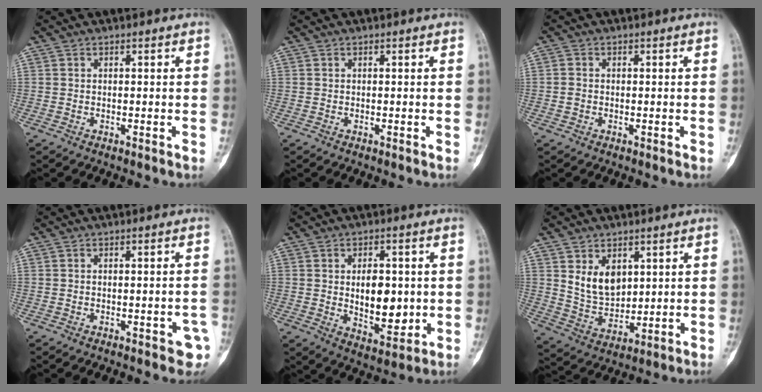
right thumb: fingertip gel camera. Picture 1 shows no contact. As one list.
[{"total": 0.0}, {"total": 1.3, "force": [-0.2, 1.1, 0.6], "torque": [-0.008, 0.003, -0.005]}, {"total": 4.2, "force": [-1.9, 1.7, 3.4], "torque": [-0.024, 0.010, -0.018]}, {"total": 10.7, "force": [0.2, 6.2, 8.7], "torque": [-0.099, -0.013, 0.017]}, {"total": 8.5, "force": [3.1, 5.7, 5.4], "torque": [-0.073, -0.027, 0.073]}]